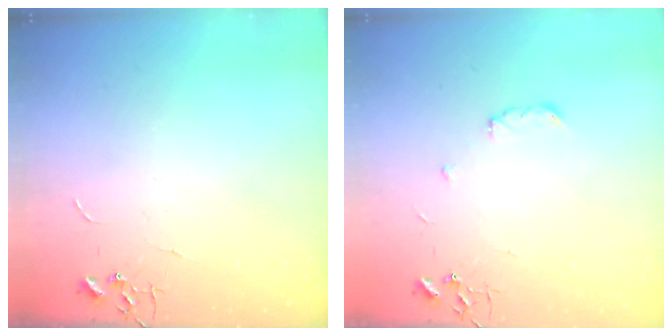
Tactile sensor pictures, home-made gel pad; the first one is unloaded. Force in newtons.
{"total": 4.3, "press": 4.2, "slide": 0.6}